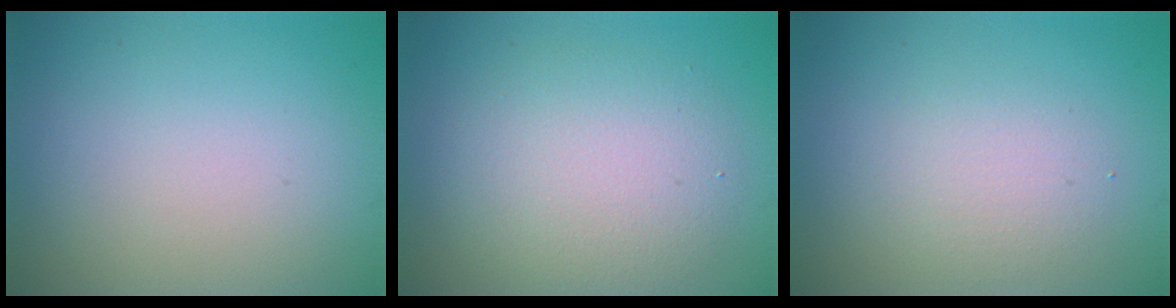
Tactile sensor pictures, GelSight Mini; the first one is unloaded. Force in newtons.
{"total": 5.0, "press": 5.0, "slide": 0.3}
{"total": 2.4, "press": 2.4, "slide": 0.1}